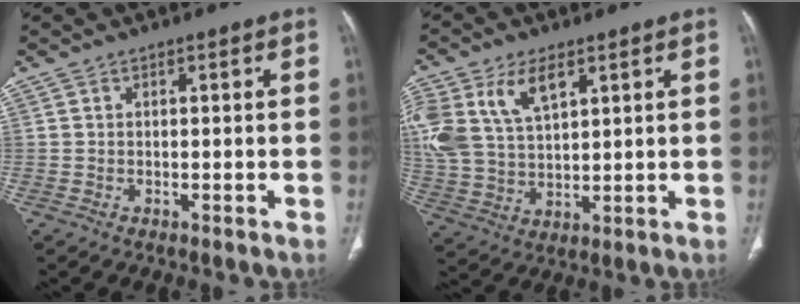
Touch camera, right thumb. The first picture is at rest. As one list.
[{"total": 16.9, "force": [7.2, 10.1, 11.5], "torque": [-0.260, -0.005, 0.143]}]